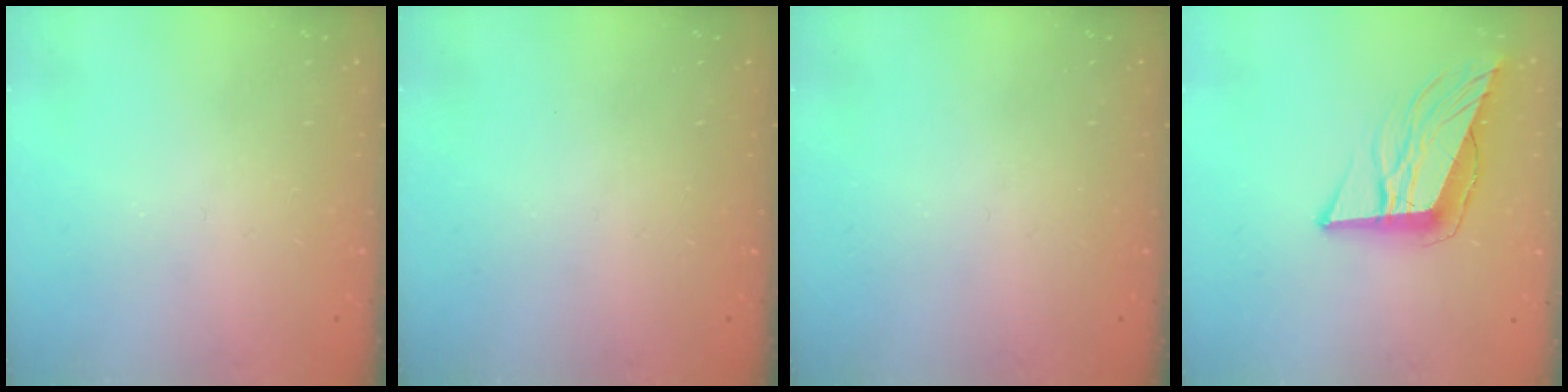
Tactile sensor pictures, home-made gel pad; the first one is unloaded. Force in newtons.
{"total": 0.0}
{"total": 0.0}
{"total": 12.4, "press": 11.9, "slide": 3.6}